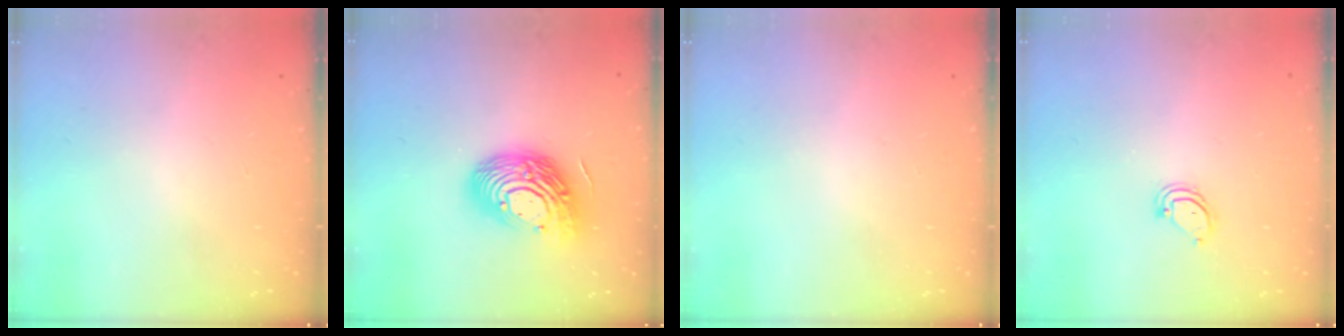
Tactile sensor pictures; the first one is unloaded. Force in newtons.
{"total": 17.0, "press": 16.9, "slide": 1.3}
{"total": 0.0}
{"total": 3.4, "press": 3.4, "slide": 0.4}